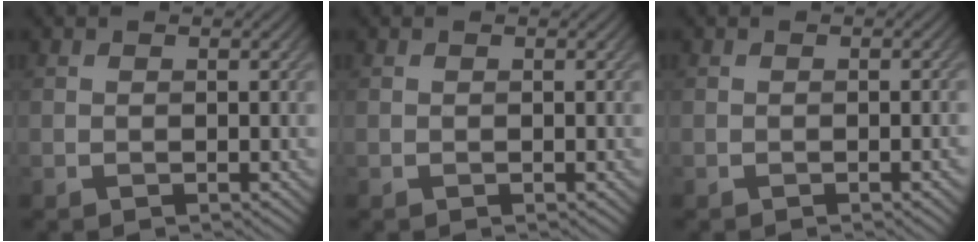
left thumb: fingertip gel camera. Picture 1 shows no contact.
{"total": 0.0}
{"total": 1.3, "force": [-0.4, 0.2, 1.2], "torque": [-0.014, 0.003, -0.008]}